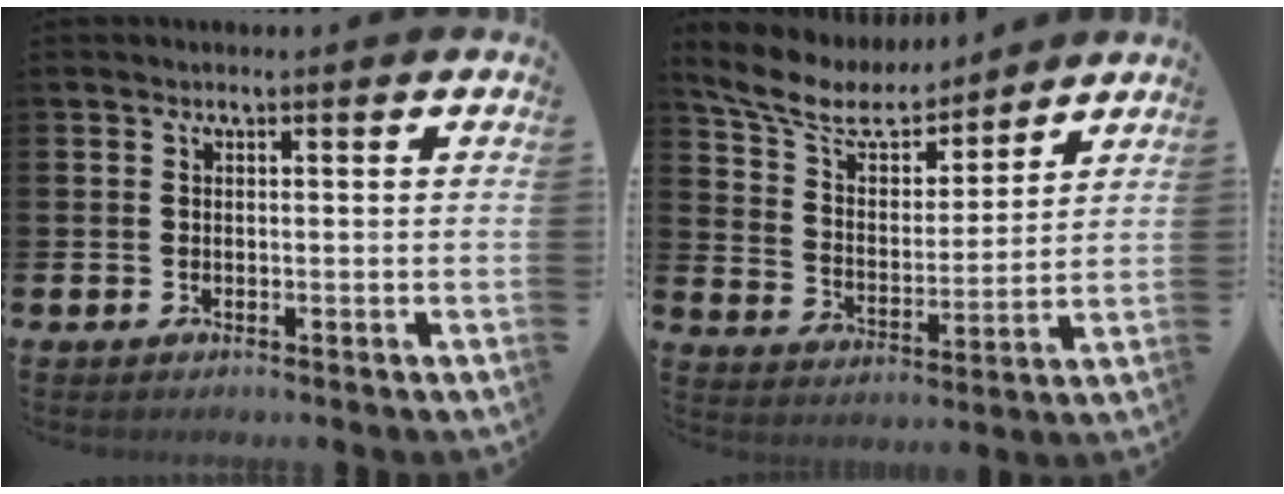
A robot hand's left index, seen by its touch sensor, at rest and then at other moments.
{"total": 9.3, "force": [8.2, 3.1, 3.0], "torque": [-0.103, -0.046, 0.146]}